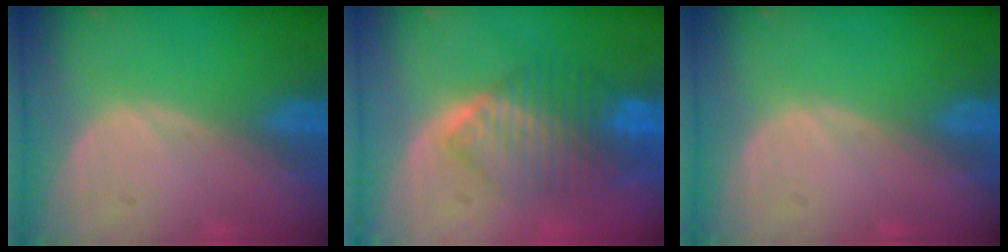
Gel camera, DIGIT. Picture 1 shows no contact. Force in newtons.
{"total": 7.5, "press": 7.3, "slide": 1.6}
{"total": 0.0}